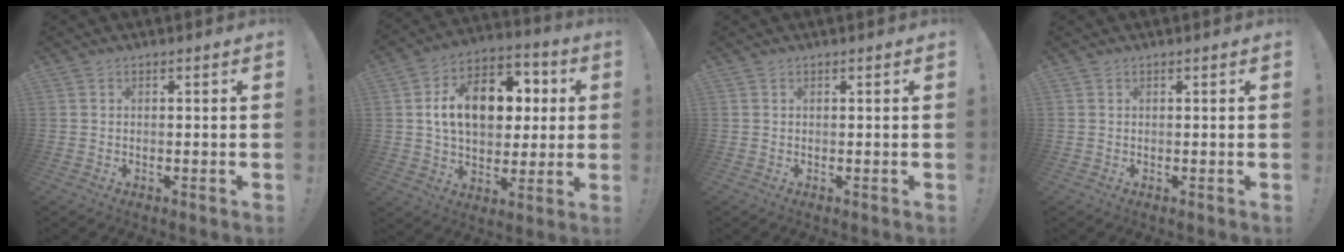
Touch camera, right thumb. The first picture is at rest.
{"total": 17.7, "force": [3.6, 12.1, 12.4], "torque": [-0.182, -0.002, 0.065]}
{"total": 0.0}
{"total": 0.0}